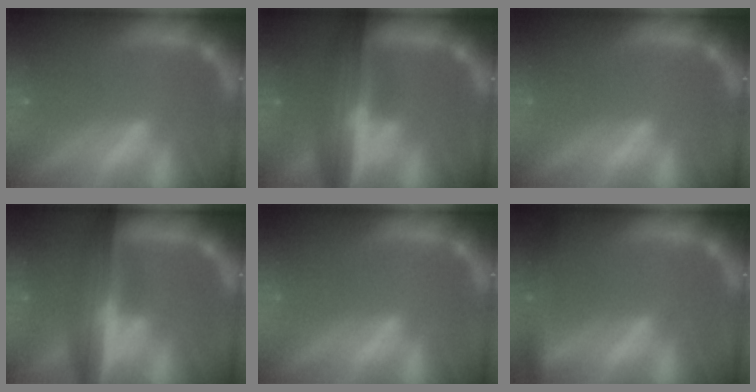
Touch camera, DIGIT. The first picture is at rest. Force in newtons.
{"total": 10.0}
{"total": 0.0}
{"total": 8.5}
{"total": 0.0}
{"total": 4.5}